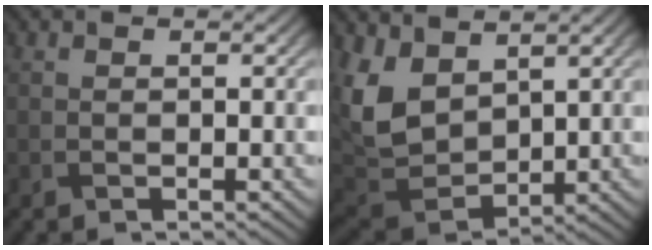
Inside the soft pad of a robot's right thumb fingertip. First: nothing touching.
{"total": 9.5, "force": [4.1, 6.0, 6.2], "torque": [-0.177, -0.006, 0.086]}